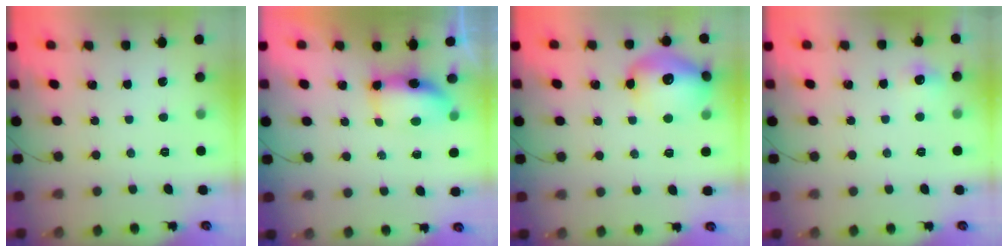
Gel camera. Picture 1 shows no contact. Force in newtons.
{"total": 7.4, "press": 7.3, "slide": 1.1}
{"total": 14.5, "press": 14.5, "slide": 1.2}
{"total": 4.6, "press": 4.3, "slide": 1.5}